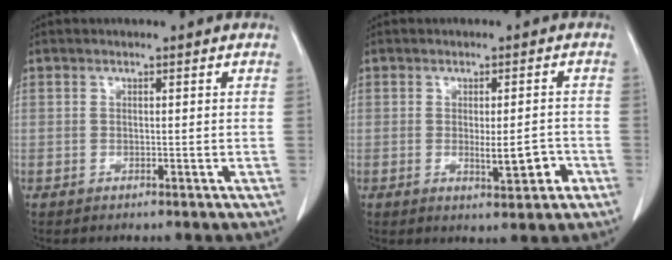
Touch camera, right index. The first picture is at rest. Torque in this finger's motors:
{"motor_torque": [0.42, 0.02, 0.18, 0.05]}